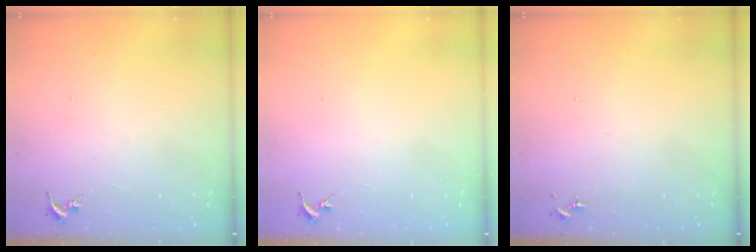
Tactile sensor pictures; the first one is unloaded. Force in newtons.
{"total": 0.0}
{"total": 0.0}